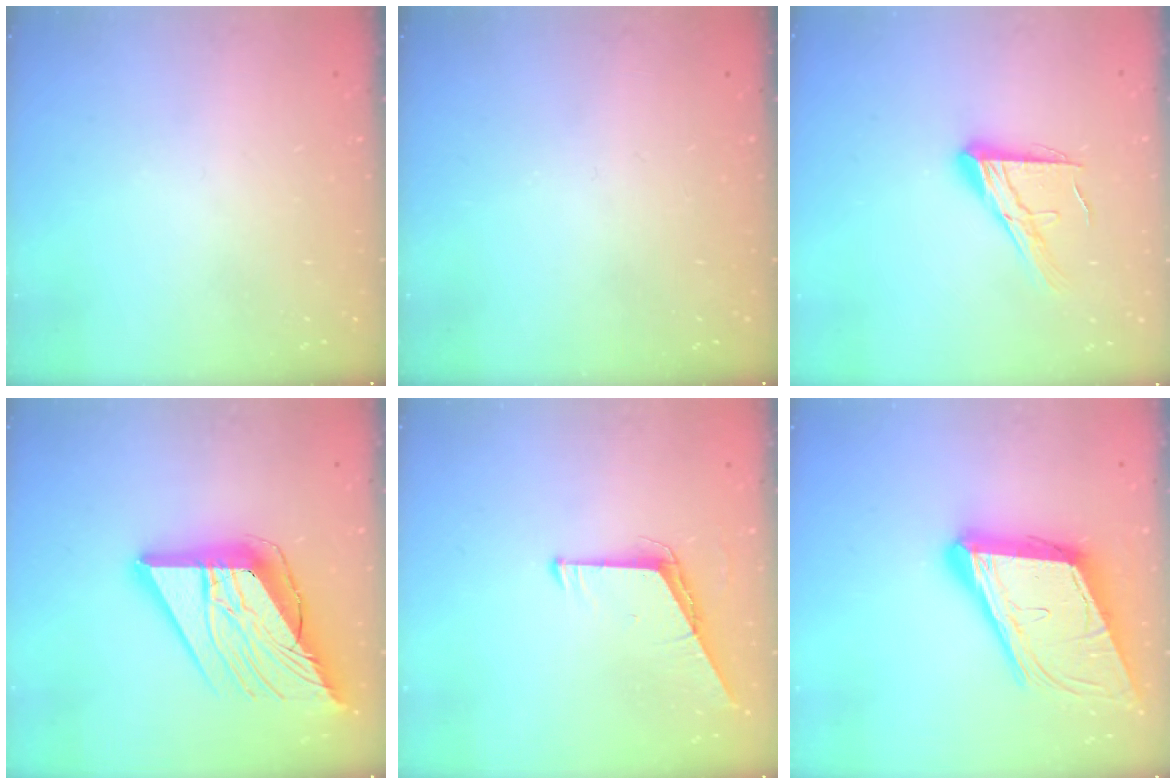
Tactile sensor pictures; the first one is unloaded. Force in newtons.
{"total": 0.0}
{"total": 14.0, "press": 13.9, "slide": 1.1}
{"total": 21.2, "press": 21.0, "slide": 2.6}
{"total": 6.1, "press": 6.1, "slide": 0.5}
{"total": 20.2, "press": 19.8, "slide": 3.9}